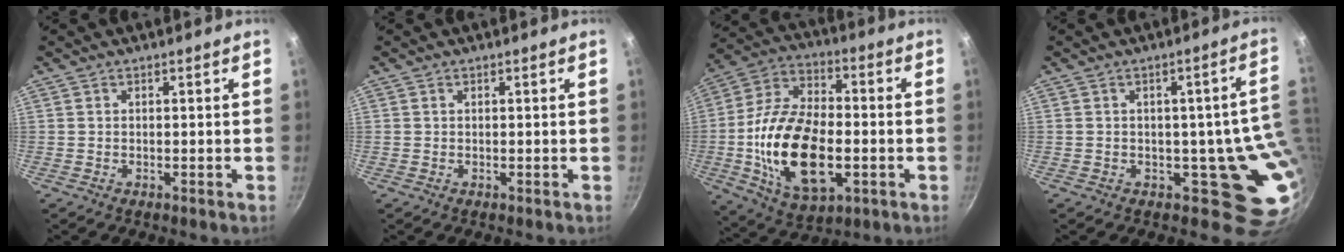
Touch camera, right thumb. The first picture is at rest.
{"total": 0.0}
{"total": 22.2, "force": [-3.8, 12.4, 18.0], "torque": [-0.323, 0.022, -0.065]}
{"total": 9.3, "force": [0.0, 6.9, 6.3], "torque": [-0.007, -0.005, 0.001]}